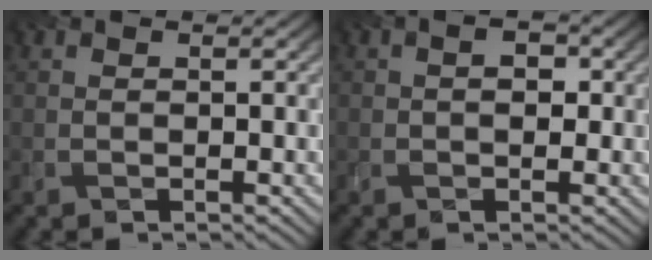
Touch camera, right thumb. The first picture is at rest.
{"total": 1.5, "force": [-0.2, 0.6, 1.4], "torque": [-0.021, 0.000, -0.004]}